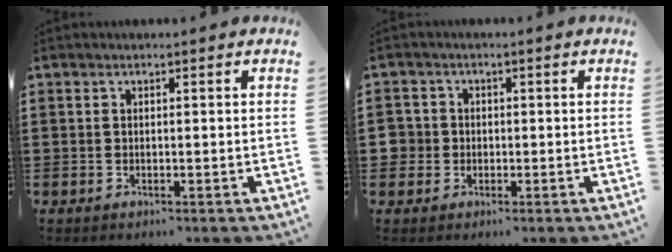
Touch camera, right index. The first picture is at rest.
{"total": 2.9, "force": [-0.3, 2.8, 0.3], "torque": [-0.028, 0.006, -0.013]}